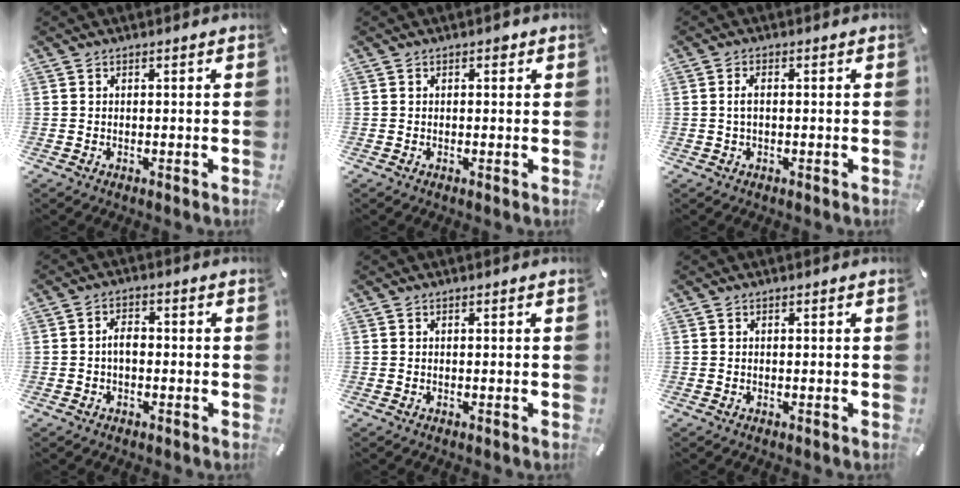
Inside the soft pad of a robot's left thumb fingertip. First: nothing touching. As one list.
[{"total": 1.1, "force": [0.1, 0.8, 0.8], "torque": [-0.009, 0.003, -0.001]}, {"total": 2.1, "force": [0.0, 0.9, 1.9], "torque": [-0.036, 0.003, -0.001]}, {"total": 4.1, "force": [-0.6, 2.7, 3.0], "torque": [-0.058, 0.009, -0.012]}, {"total": 0.0}, {"total": 0.0}]